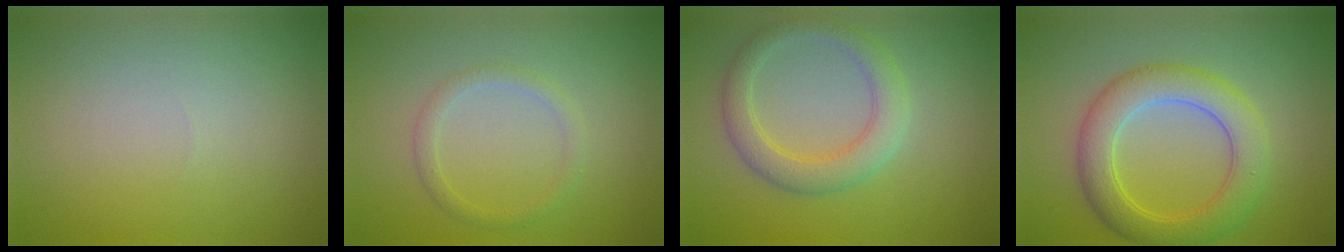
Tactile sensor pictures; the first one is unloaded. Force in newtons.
{"total": 1.5, "press": 1.5, "slide": 0.1}
{"total": 3.7, "press": 3.7, "slide": 0.3}
{"total": 5.4, "press": 5.4, "slide": 0.1}